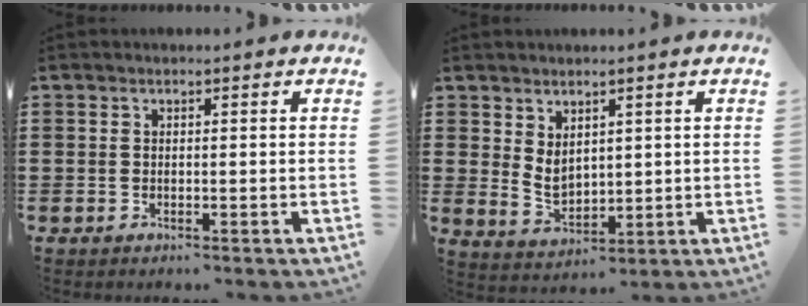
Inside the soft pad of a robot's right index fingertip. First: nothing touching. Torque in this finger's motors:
{"motor_torque": [1.01, 1.13, 0.18, 0.04]}